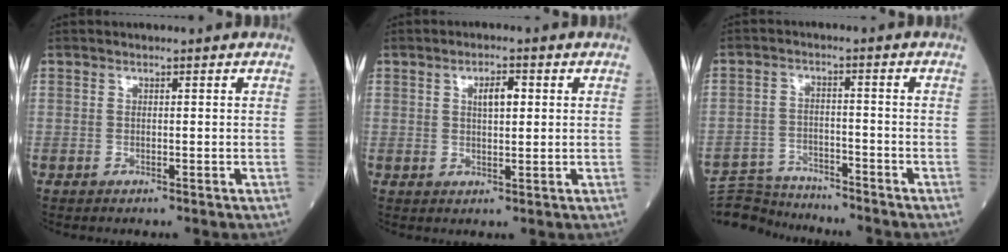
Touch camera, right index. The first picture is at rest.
{"total": 3.4, "force": [1.0, 1.1, 3.0], "torque": [-0.051, 0.002, 0.017]}
{"total": 8.4, "force": [-8.3, 0.9, -0.3], "torque": [0.002, 0.010, -0.147]}